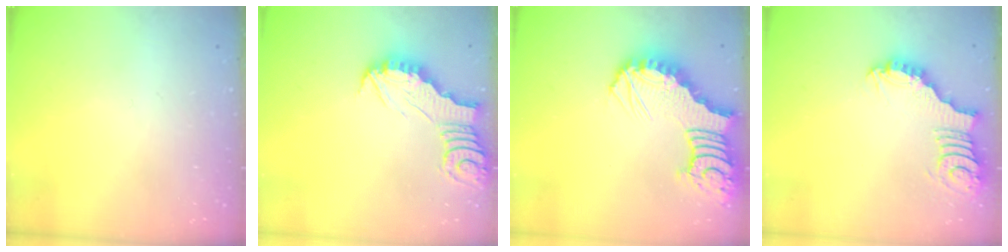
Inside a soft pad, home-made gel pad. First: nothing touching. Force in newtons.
{"total": 2.8, "press": 2.8, "slide": 0.2}
{"total": 10.7, "press": 10.7, "slide": 1.3}
{"total": 3.0, "press": 3.0, "slide": 0.0}